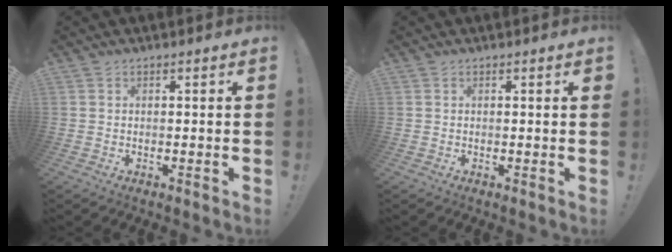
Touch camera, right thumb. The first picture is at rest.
{"total": 0.5, "force": [0.3, 0.0, 0.5], "torque": [-0.006, -0.001, 0.004]}